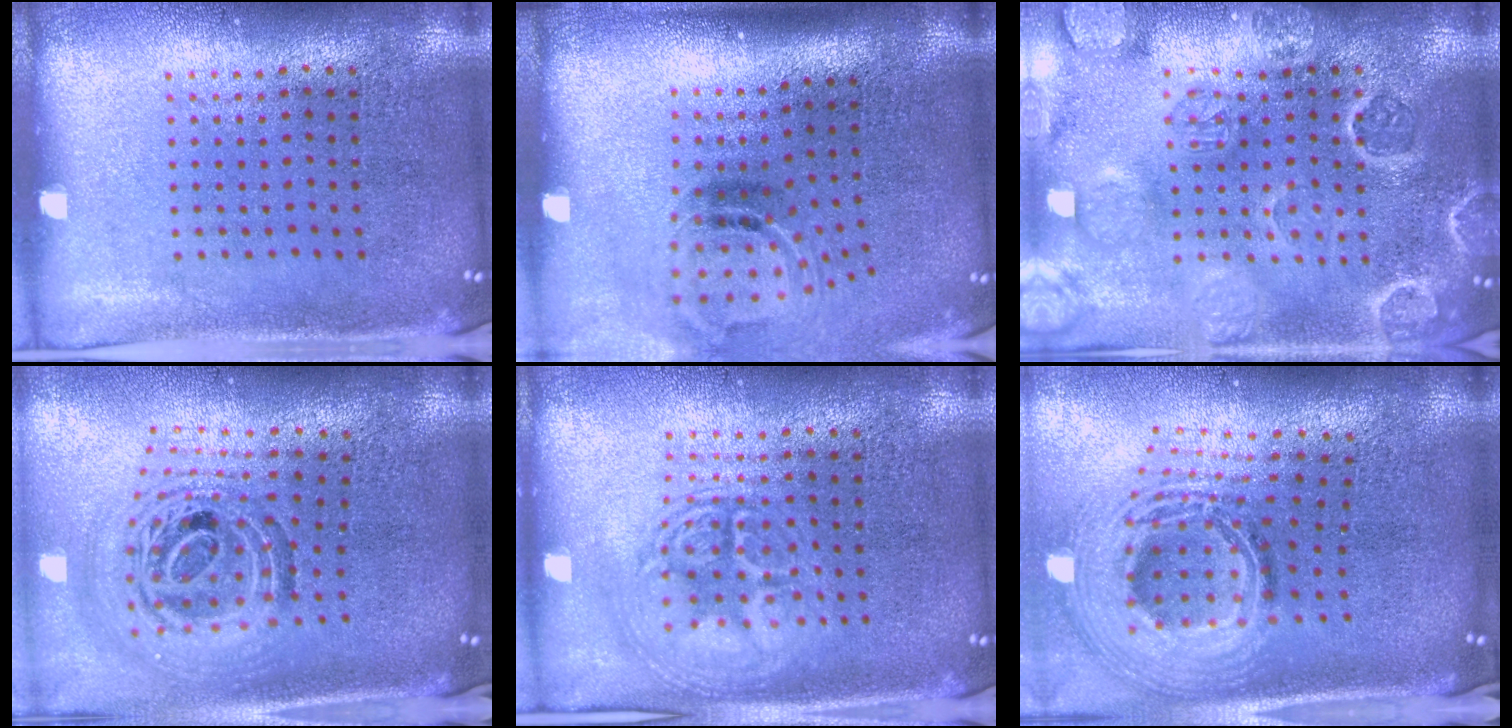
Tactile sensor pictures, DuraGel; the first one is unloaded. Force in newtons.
{"total": 1.9, "press": 1.1, "slide": 1.5}
{"total": 3.3, "press": 3.1, "slide": 1.0}
{"total": 1.8, "press": 1.5, "slide": 0.9}
{"total": 3.0, "press": 3.0, "slide": 0.4}
{"total": 2.9, "press": 2.0, "slide": 2.0}